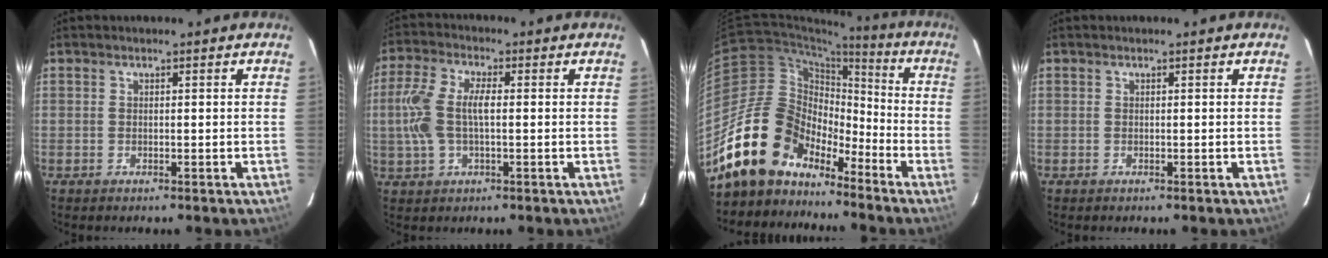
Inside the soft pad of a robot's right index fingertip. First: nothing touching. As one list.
[{"total": 9.0, "force": [0.0, 4.1, 8.0], "torque": [-0.175, 0.011, 0.001]}, {"total": 16.2, "force": [-12.3, 9.2, 5.1], "torque": [-0.105, 0.032, -0.220]}, {"total": 0.0}]